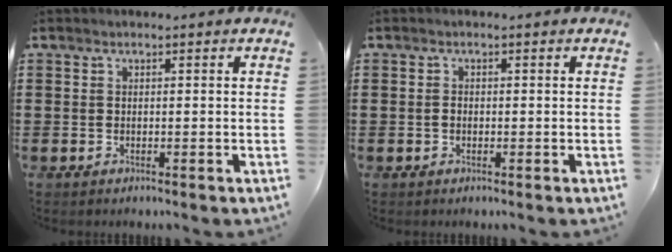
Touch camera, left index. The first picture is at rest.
{"total": 1.0, "force": [-0.2, 0.6, 0.8], "torque": [-0.017, 0.002, -0.004]}